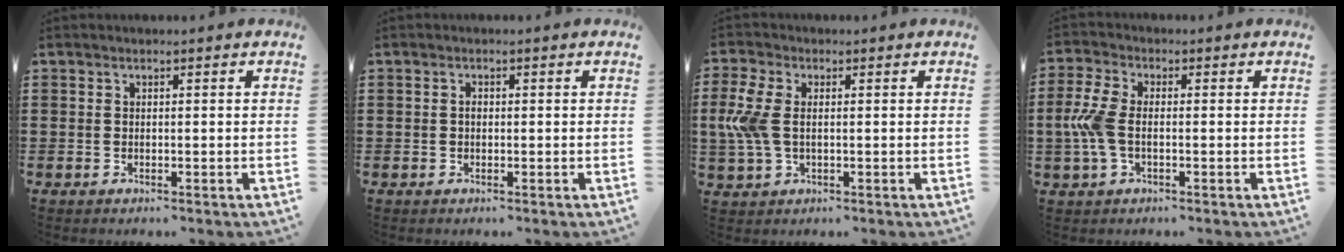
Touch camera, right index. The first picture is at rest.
{"total": 0.9, "force": [-0.1, 0.5, 0.7], "torque": [-0.015, 0.001, -0.002]}
{"total": 6.5, "force": [0.4, 3.7, 5.3], "torque": [-0.147, -0.004, -0.005]}
{"total": 6.2, "force": [-0.6, 3.2, 5.3], "torque": [-0.139, -0.006, -0.021]}